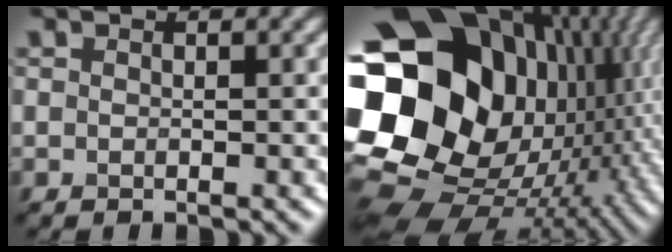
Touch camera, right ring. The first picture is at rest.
{"total": 22.0, "force": [0.7, 17.7, 13.2], "torque": [-0.280, -0.036, 0.028]}